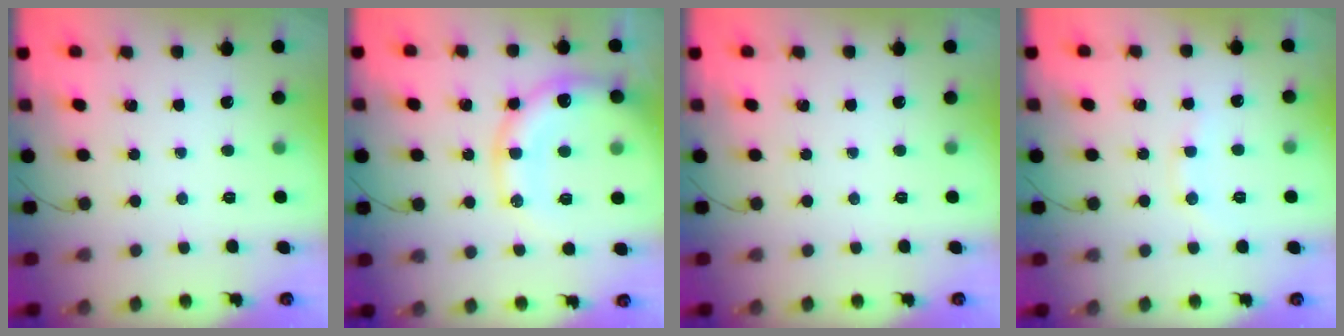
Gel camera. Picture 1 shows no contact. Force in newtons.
{"total": 17.7, "press": 17.4, "slide": 3.6}
{"total": 0.0}
{"total": 7.7, "press": 7.6, "slide": 1.3}